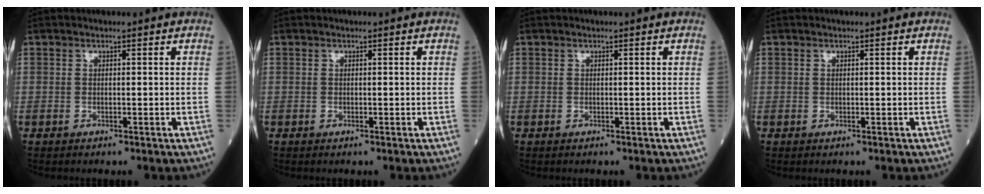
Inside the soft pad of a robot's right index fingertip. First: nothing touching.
{"total": 0.0}
{"total": 0.0}
{"total": 0.0}